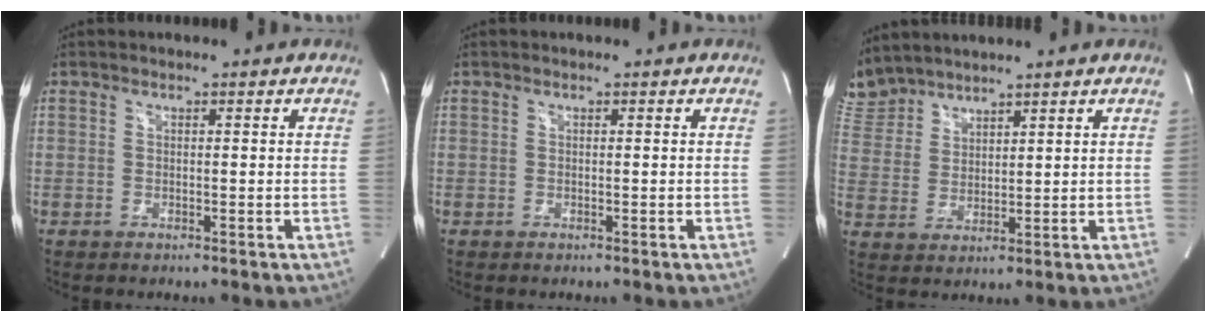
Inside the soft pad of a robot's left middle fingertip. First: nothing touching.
{"total": 0.0}
{"total": 7.3, "force": [7.0, 1.8, 0.2], "torque": [-0.022, 0.016, 0.158]}